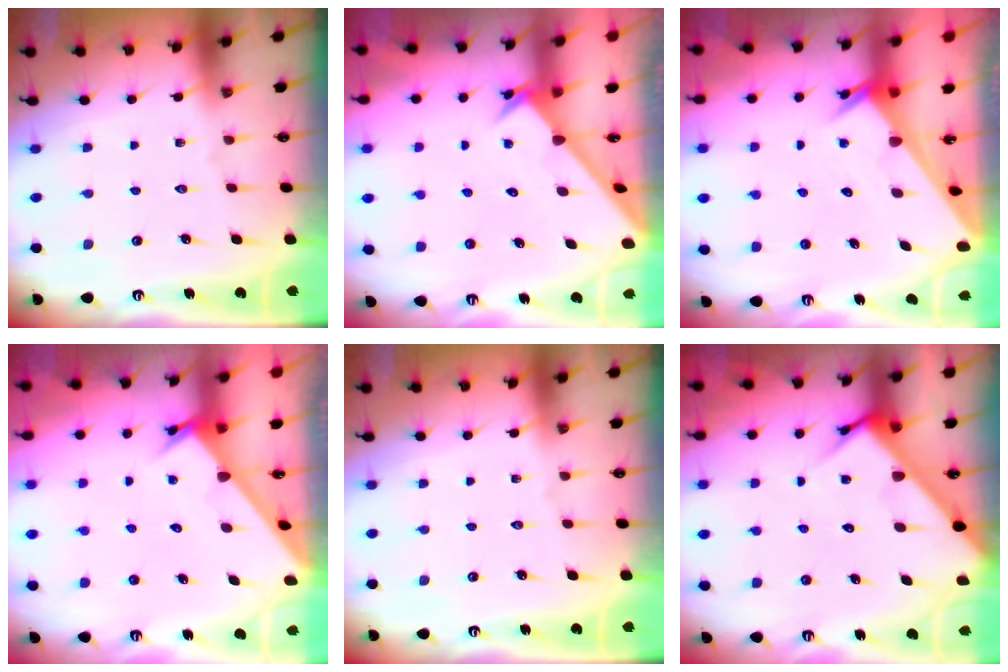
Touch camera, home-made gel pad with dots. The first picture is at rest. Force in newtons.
{"total": 2.6, "press": 2.6, "slide": 0.2}
{"total": 3.3, "press": 3.3, "slide": 0.3}
{"total": 3.1, "press": 3.1, "slide": 0.1}
{"total": 0.0}
{"total": 5.1, "press": 5.0, "slide": 0.4}